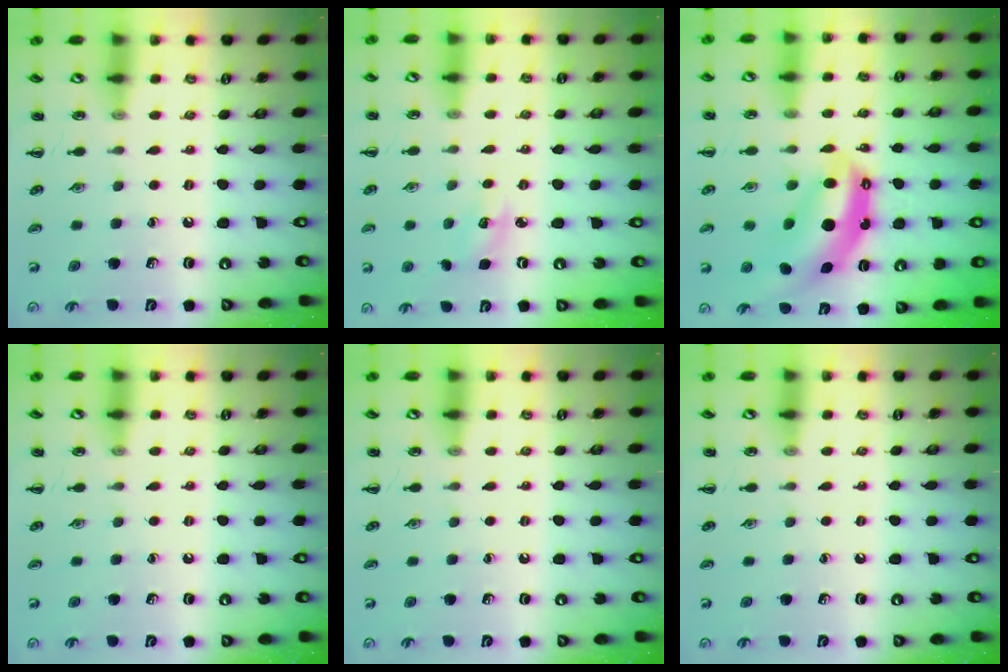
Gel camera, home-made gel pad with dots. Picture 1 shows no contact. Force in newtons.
{"total": 3.9, "press": 3.7, "slide": 1.1}
{"total": 11.4, "press": 11.0, "slide": 2.9}
{"total": 0.0}
{"total": 0.0}
{"total": 0.0}